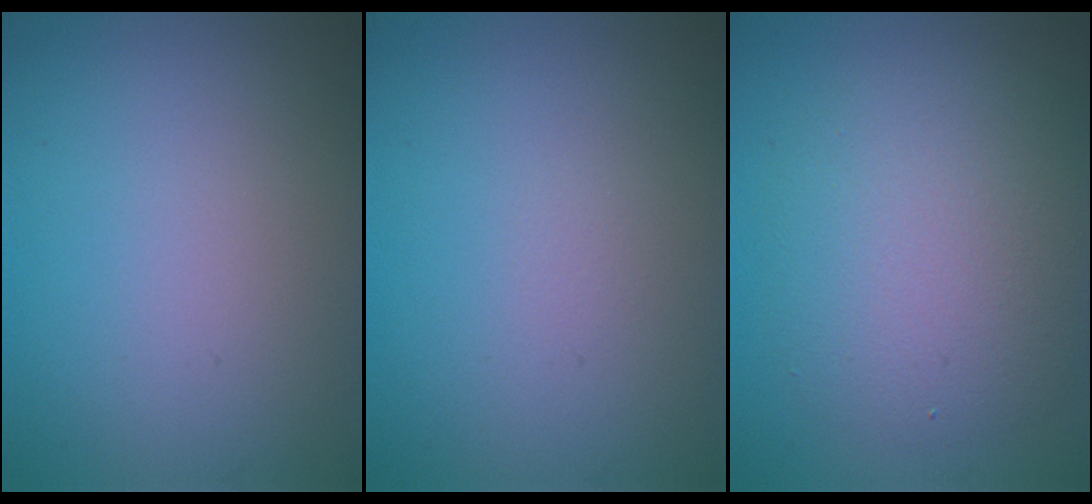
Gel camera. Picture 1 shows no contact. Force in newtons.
{"total": 0.0}
{"total": 5.6, "press": 5.6, "slide": 0.3}